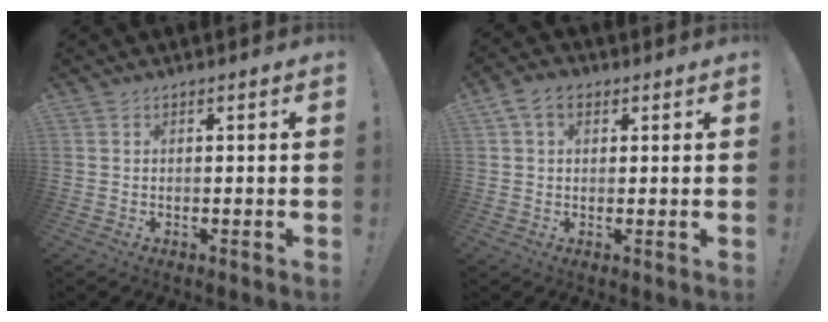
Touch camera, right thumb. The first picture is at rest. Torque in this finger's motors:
{"motor_torque": [-0.08, 0.07, 0.00, 0.00, 0.00]}